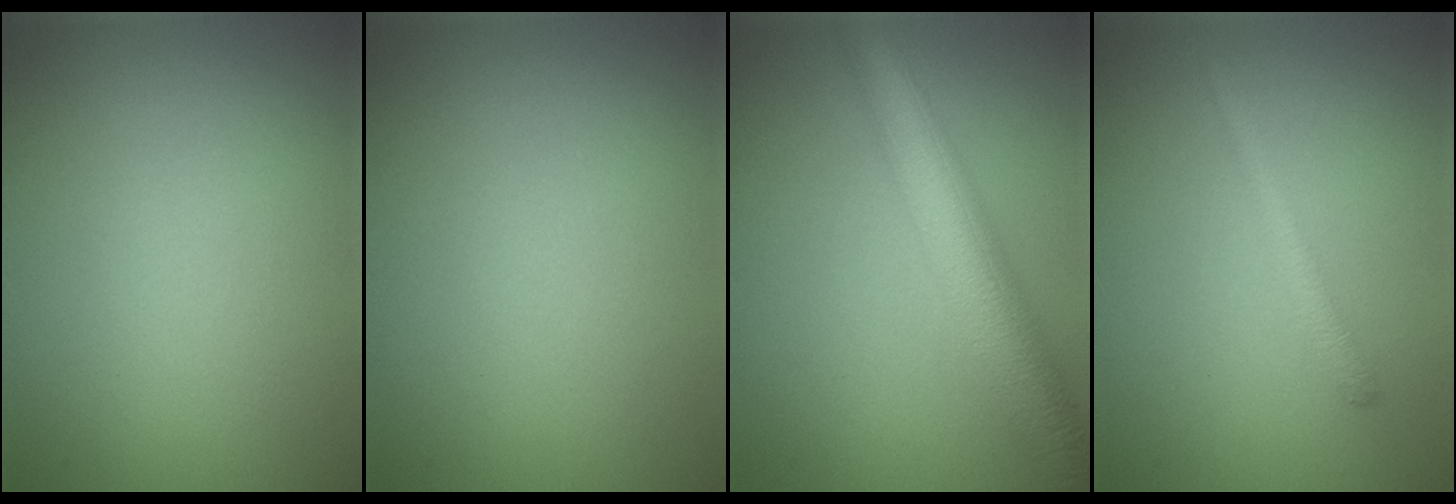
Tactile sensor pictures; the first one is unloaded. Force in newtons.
{"total": 0.0}
{"total": 7.7, "press": 7.7, "slide": 0.4}
{"total": 1.5, "press": 1.5, "slide": 0.0}